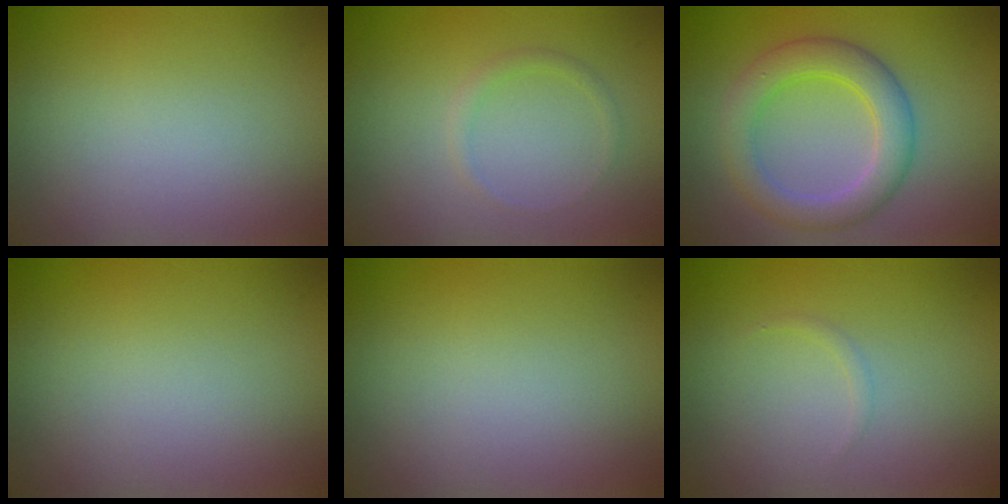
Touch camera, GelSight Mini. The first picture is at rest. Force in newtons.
{"total": 0.9, "press": 0.9, "slide": 0.1}
{"total": 4.8, "press": 4.8, "slide": 0.3}
{"total": 0.0}
{"total": 0.0}
{"total": 0.5, "press": 0.5, "slide": 0.0}